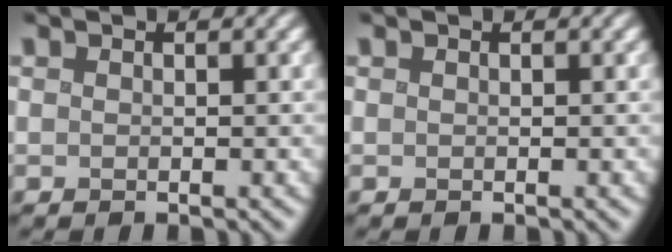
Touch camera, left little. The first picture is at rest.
{"total": 0.0}